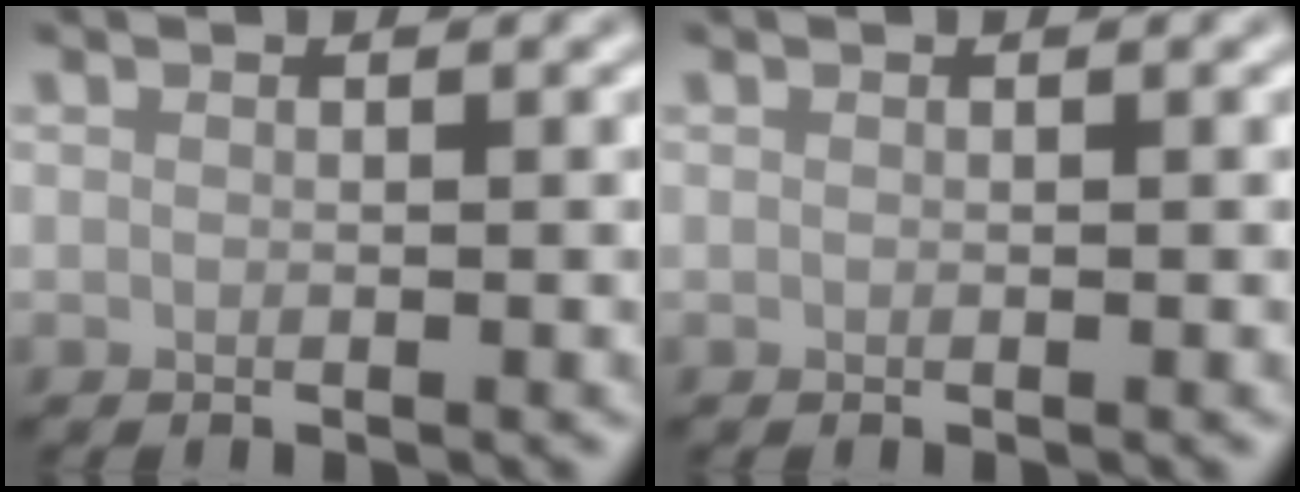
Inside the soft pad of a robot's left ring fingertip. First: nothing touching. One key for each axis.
{"total": 0.0}